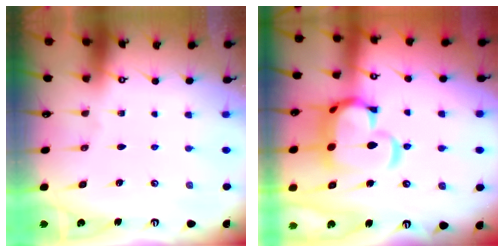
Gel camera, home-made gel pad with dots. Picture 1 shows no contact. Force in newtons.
{"total": 12.4, "press": 12.3, "slide": 1.7}